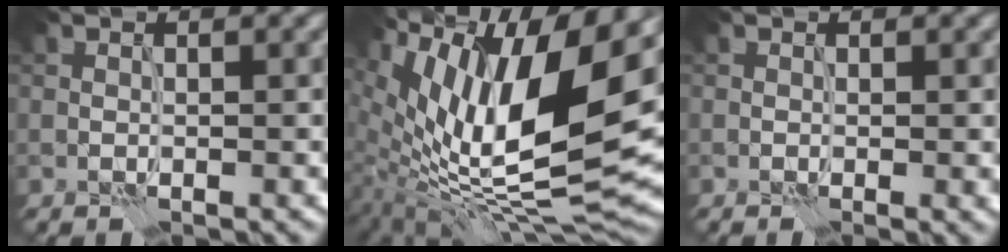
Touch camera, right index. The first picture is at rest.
{"total": 15.9, "force": [5.0, 6.0, 13.9], "torque": [-0.255, 0.006, 0.085]}
{"total": 0.6, "force": [0.0, -0.1, 0.6], "torque": [-0.008, 0.000, 0.000]}